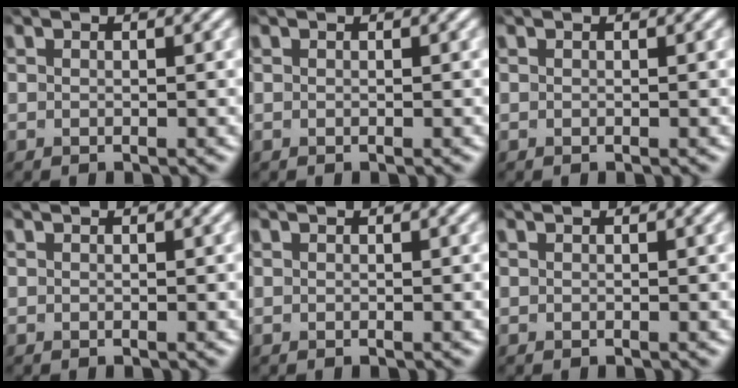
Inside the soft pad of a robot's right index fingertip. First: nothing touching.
{"total": 0.0}
{"total": 0.0}
{"total": 0.0}
{"total": 0.0}
{"total": 0.0}